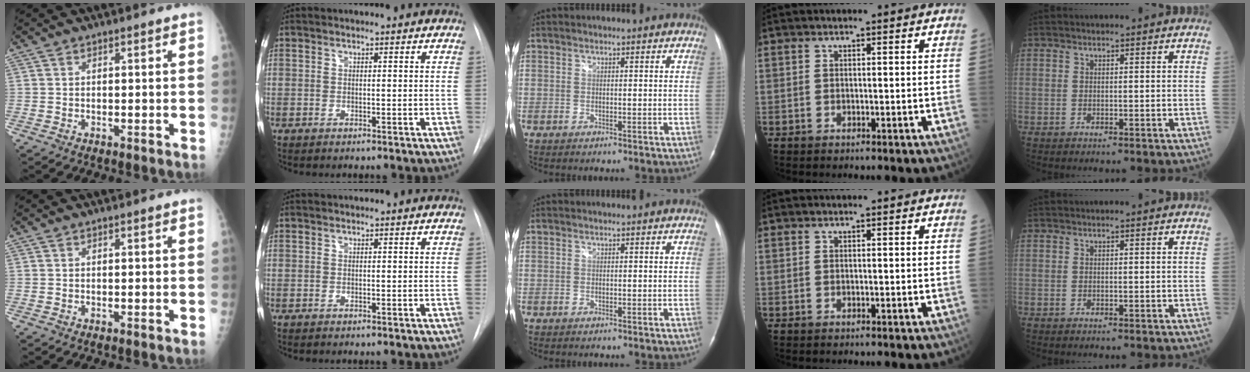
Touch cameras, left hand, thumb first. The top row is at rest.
{}